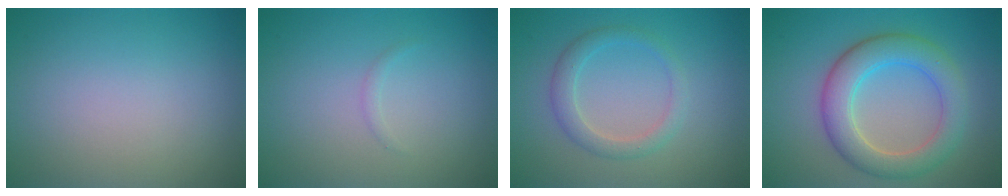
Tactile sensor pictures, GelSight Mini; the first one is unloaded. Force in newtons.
{"total": 0.5, "press": 0.5, "slide": 0.0}
{"total": 2.4, "press": 2.4, "slide": 0.2}
{"total": 5.7, "press": 5.7, "slide": 0.1}